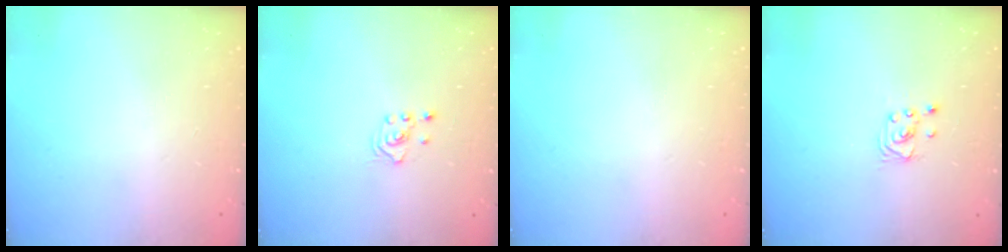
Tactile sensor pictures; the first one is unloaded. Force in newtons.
{"total": 2.0, "press": 2.0, "slide": 0.3}
{"total": 0.0}
{"total": 1.6, "press": 1.6, "slide": 0.0}